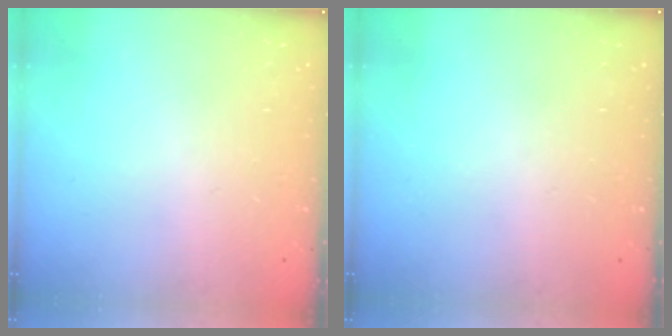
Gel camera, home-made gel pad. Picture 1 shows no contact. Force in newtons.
{"total": 0.0}